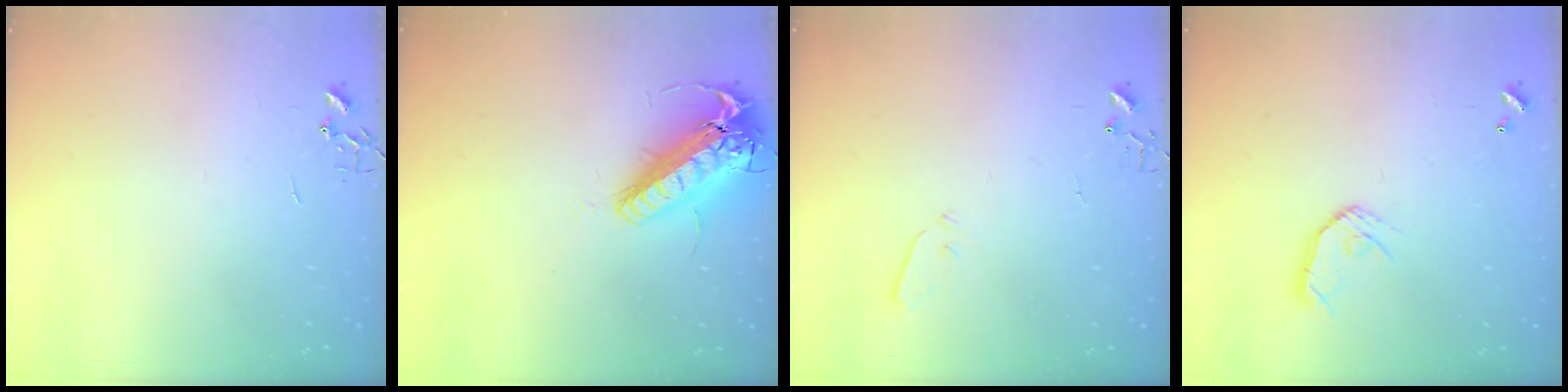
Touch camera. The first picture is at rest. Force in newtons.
{"total": 21.1, "press": 20.8, "slide": 3.7}
{"total": 3.6, "press": 3.6, "slide": 0.6}
{"total": 8.8, "press": 8.8, "slide": 0.6}